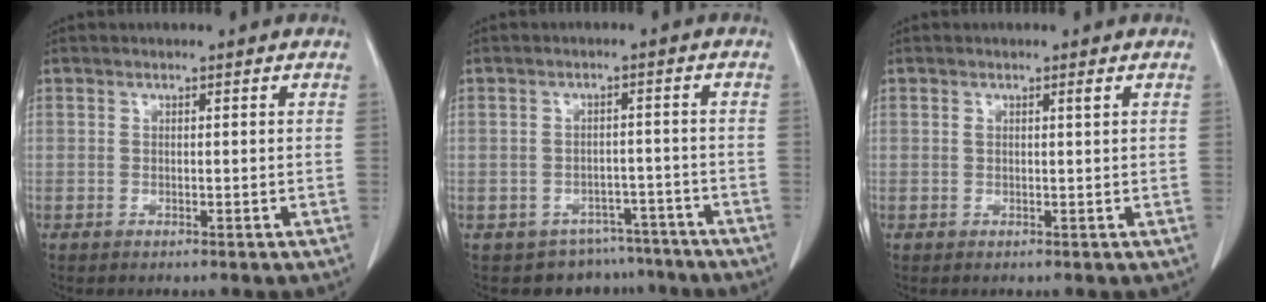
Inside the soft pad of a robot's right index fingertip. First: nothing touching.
{"total": 7.2, "force": [-5.7, 4.3, 0.0], "torque": [0.014, 0.022, -0.068]}
{"total": 0.9, "force": [0.4, 0.0, 0.8], "torque": [-0.018, 0.004, 0.009]}